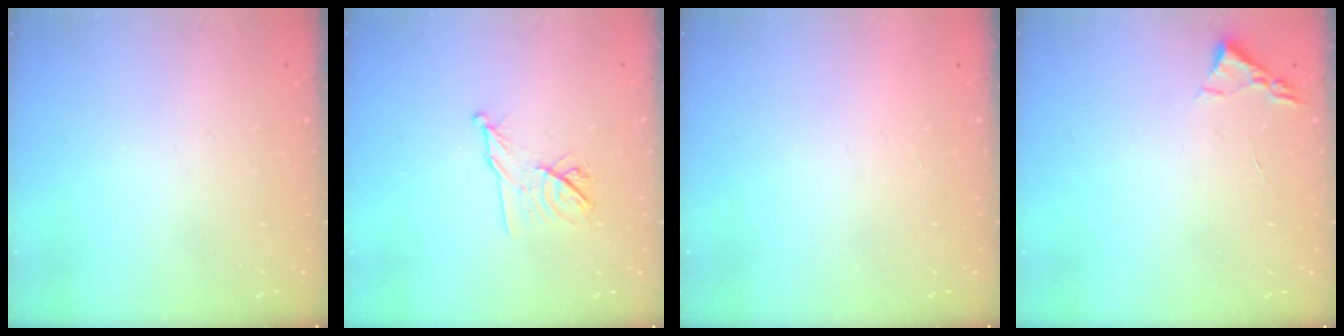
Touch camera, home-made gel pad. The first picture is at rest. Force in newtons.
{"total": 10.0, "press": 9.9, "slide": 0.9}
{"total": 1.5, "press": 1.5, "slide": 0.1}
{"total": 2.4, "press": 2.3, "slide": 0.3}